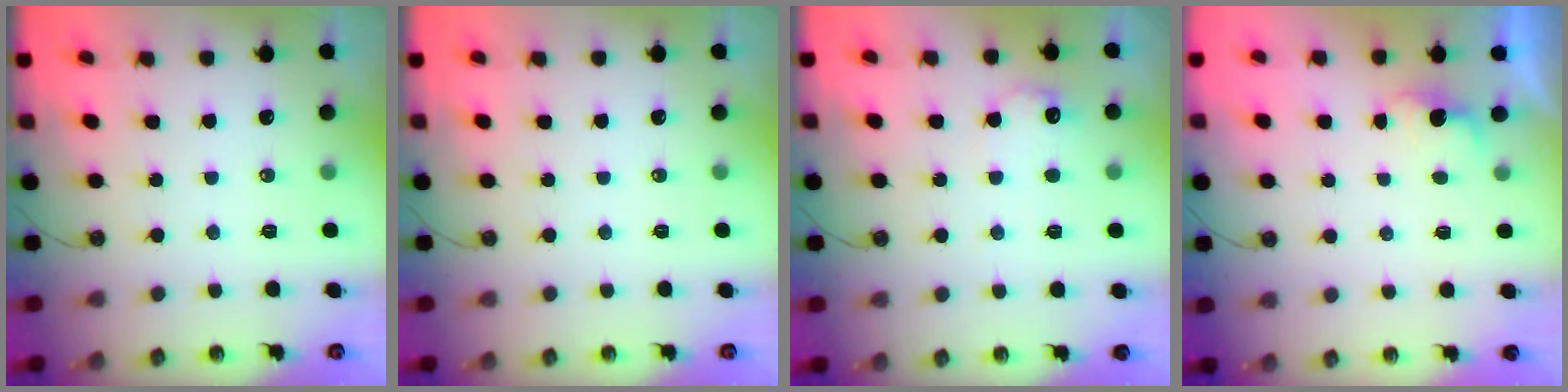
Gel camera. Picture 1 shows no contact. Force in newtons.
{"total": 0.0}
{"total": 7.9, "press": 7.8, "slide": 0.4}
{"total": 1.8, "press": 1.6, "slide": 0.8}